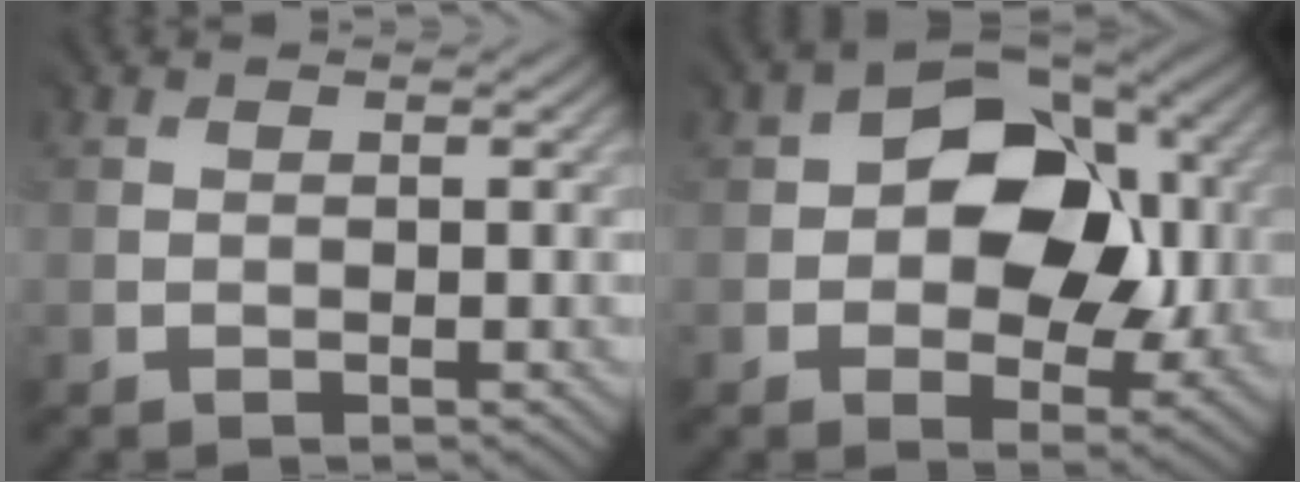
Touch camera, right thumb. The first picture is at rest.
{"total": 12.0, "force": [1.4, 8.1, 8.7], "torque": [-0.123, 0.010, 0.021]}